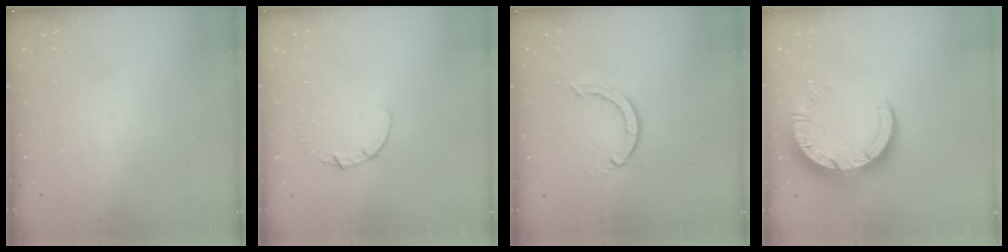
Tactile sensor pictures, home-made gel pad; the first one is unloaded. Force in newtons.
{"total": 1.1, "press": 1.1, "slide": 0.1}
{"total": 4.1, "press": 4.0, "slide": 0.5}
{"total": 11.8, "press": 11.7, "slide": 1.3}